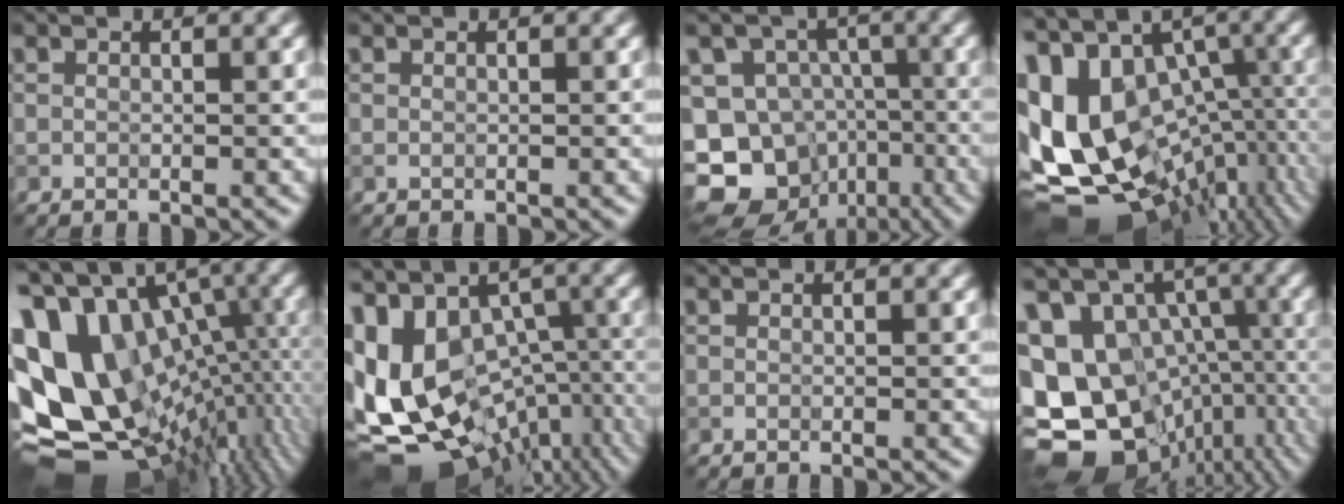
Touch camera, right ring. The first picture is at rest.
{"total": 0.0}
{"total": 13.8, "force": [-7.9, 10.5, 3.9], "torque": [-0.091, -0.022, -0.110]}
{"total": 15.1, "force": [-2.6, 10.7, 10.4], "torque": [-0.195, 0.006, -0.002]}
{"total": 16.7, "force": [-1.1, 11.7, 11.9], "torque": [-0.199, -0.002, 0.028]}
{"total": 15.4, "force": [-4.6, 10.1, 10.6], "torque": [-0.206, 0.001, -0.020]}
{"total": 0.0}
{"total": 16.4, "force": [-3.9, 13.0, 9.2], "torque": [-0.191, -0.014, -0.016]}